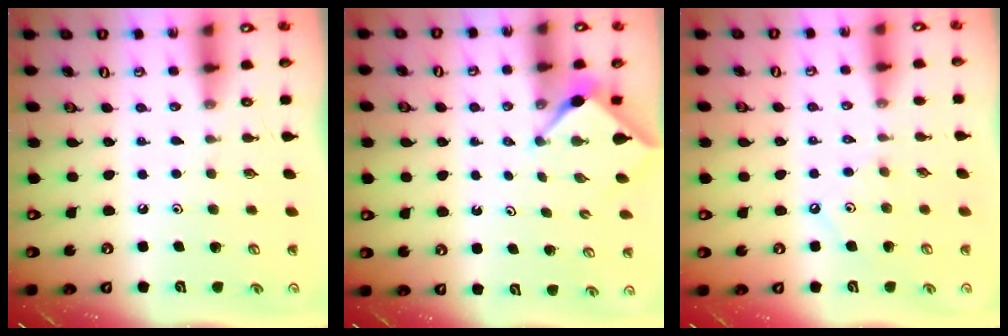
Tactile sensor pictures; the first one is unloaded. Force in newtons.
{"total": 3.0, "press": 2.9, "slide": 0.3}
{"total": 1.7, "press": 1.7, "slide": 0.3}